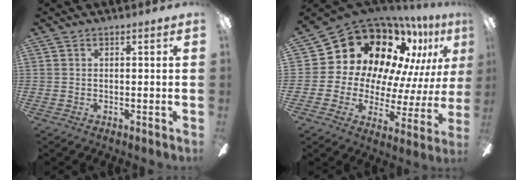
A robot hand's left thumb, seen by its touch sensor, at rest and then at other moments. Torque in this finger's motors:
{"motor_torque": [1.00, 3.27, 1.40, -1.37, 0.04]}